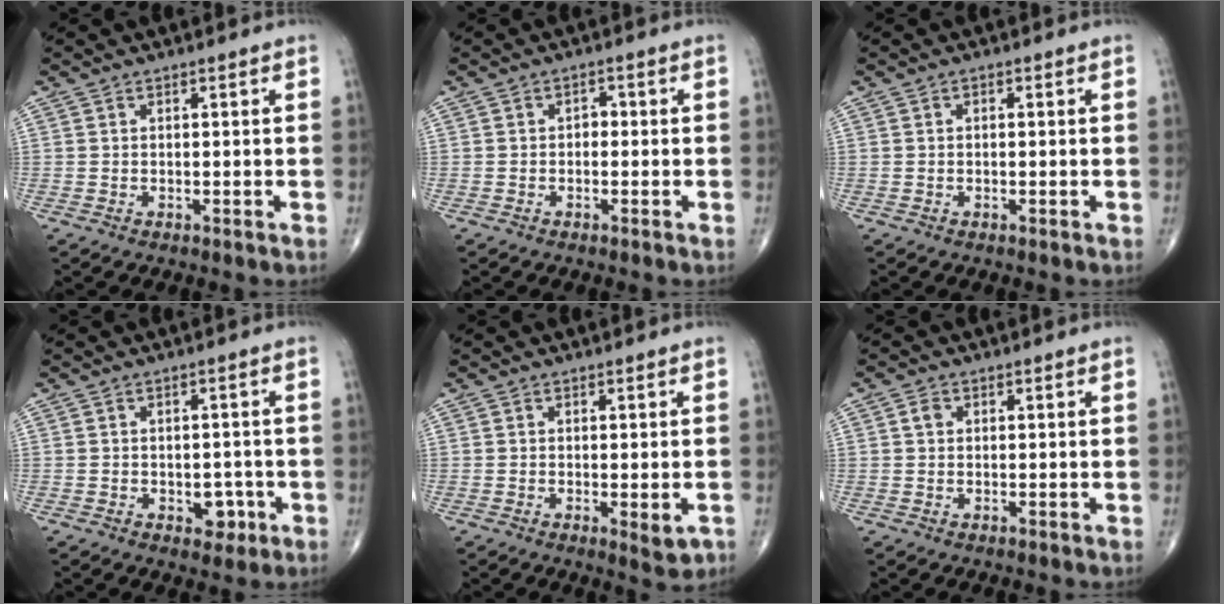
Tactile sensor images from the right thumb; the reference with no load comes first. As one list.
[{"total": 1.5, "force": [-0.3, 1.1, 1.0], "torque": [-0.002, 0.005, -0.011]}, {"total": 0.5, "force": [0.0, 0.4, 0.4], "torque": [-0.004, 0.001, -0.002]}, {"total": 3.9, "force": [-1.4, 2.7, 2.5], "torque": [-0.007, 0.009, -0.016]}, {"total": 3.6, "force": [-1.1, 1.2, 3.2], "torque": [-0.043, -0.009, -0.012]}, {"total": 1.5, "force": [0.3, 1.2, 0.8], "torque": [-0.013, 0.003, 0.004]}]